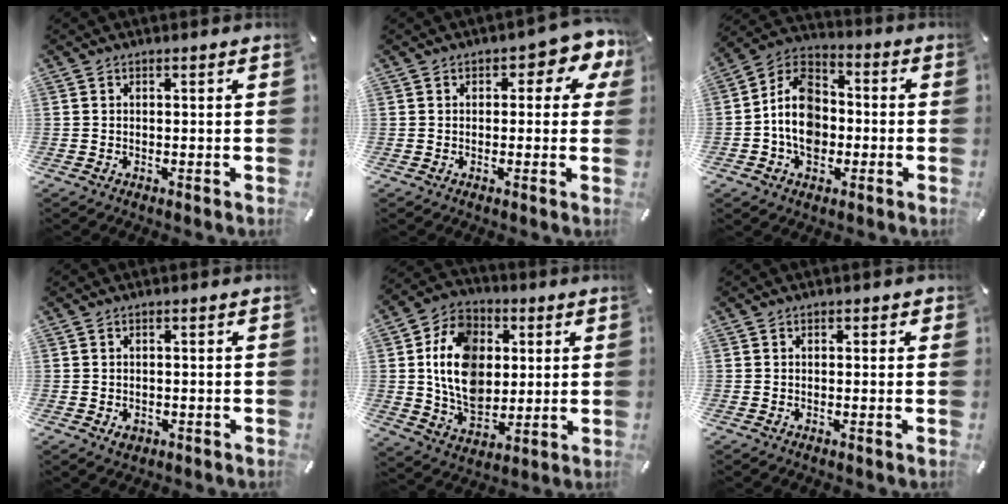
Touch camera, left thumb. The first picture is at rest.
{"total": 5.4, "force": [1.9, 3.0, 4.1], "torque": [-0.046, -0.004, 0.023]}
{"total": 11.8, "force": [-2.9, 9.0, 7.1], "torque": [-0.158, 0.021, -0.058]}
{"total": 2.1, "force": [-0.8, 1.6, 1.1], "torque": [-0.018, 0.003, -0.014]}
{"total": 15.9, "force": [1.9, 12.2, 10.0], "torque": [-0.200, 0.013, 0.036]}
{"total": 0.6, "force": [0.1, 0.5, 0.3], "torque": [0.002, 0.001, -0.001]}